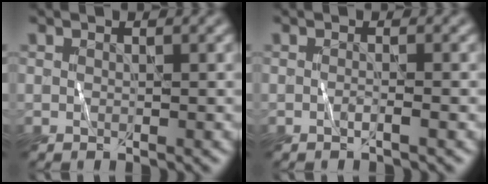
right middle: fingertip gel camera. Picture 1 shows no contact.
{"total": 0.9, "force": [-0.5, 0.1, 0.7], "torque": [-0.008, 0.001, -0.011]}